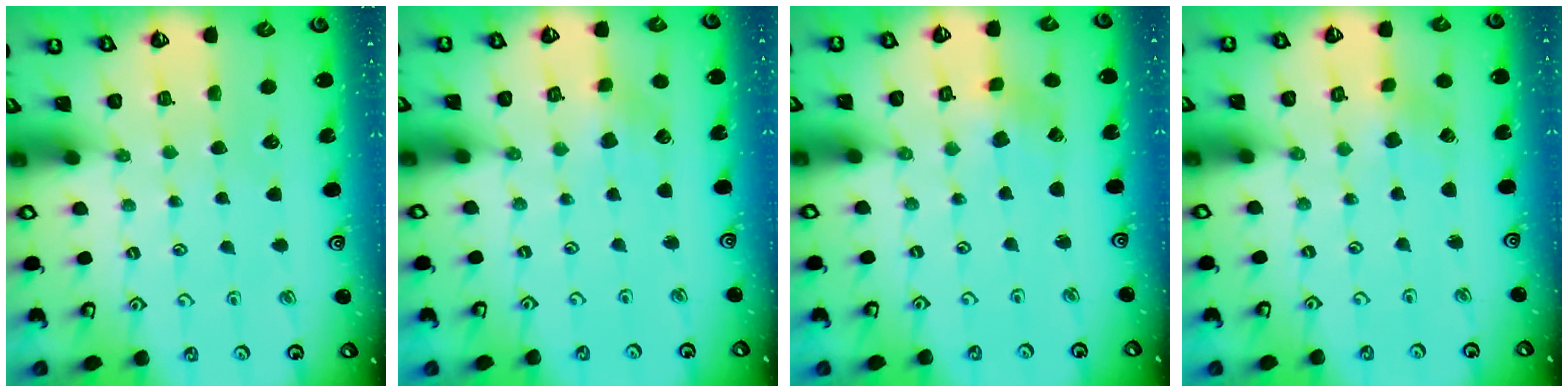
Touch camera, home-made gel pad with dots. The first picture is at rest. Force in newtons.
{"total": 2.7, "press": 2.7, "slide": 0.4}
{"total": 0.0}
{"total": 0.9, "press": 0.9, "slide": 0.2}